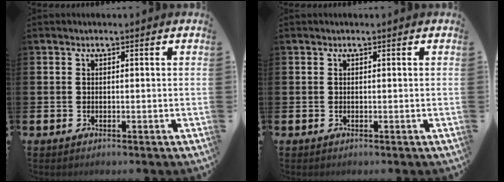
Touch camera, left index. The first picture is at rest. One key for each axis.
{"total": 0.0}